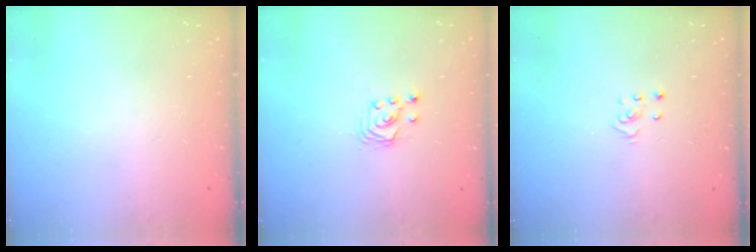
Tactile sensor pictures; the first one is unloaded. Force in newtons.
{"total": 2.5, "press": 2.5, "slide": 0.3}
{"total": 2.8, "press": 2.8, "slide": 0.3}